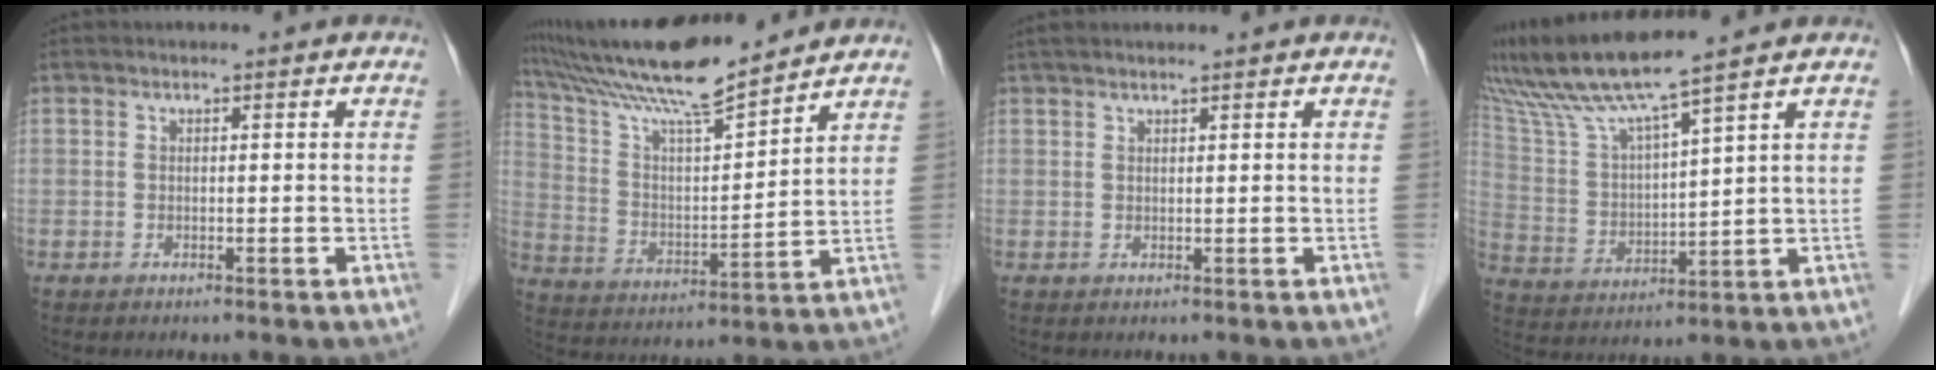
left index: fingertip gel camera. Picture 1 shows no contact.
{"total": 15.1, "force": [13.2, 0.0, 7.3], "torque": [-0.138, 0.005, 0.236]}
{"total": 2.5, "force": [1.7, -0.3, 1.8], "torque": [-0.022, 0.028, 0.032]}
{"total": 10.0, "force": [7.6, -1.6, 6.3], "torque": [-0.128, -0.001, 0.152]}